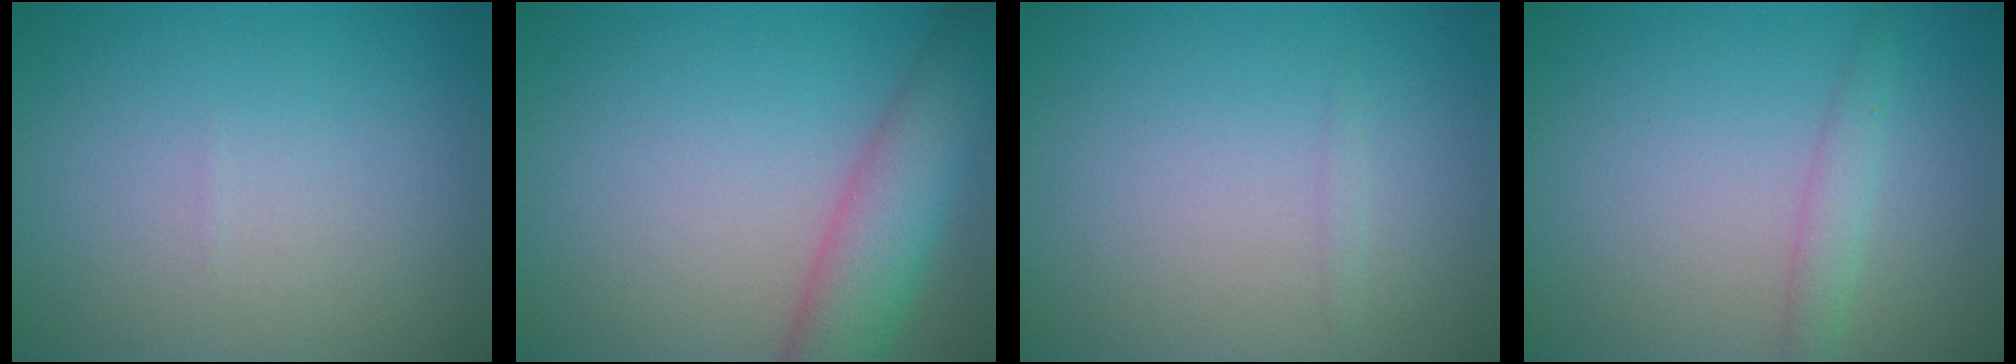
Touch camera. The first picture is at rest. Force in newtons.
{"total": 5.7, "press": 5.7, "slide": 0.2}
{"total": 0.5, "press": 0.5, "slide": 0.0}
{"total": 1.8, "press": 1.8, "slide": 0.0}